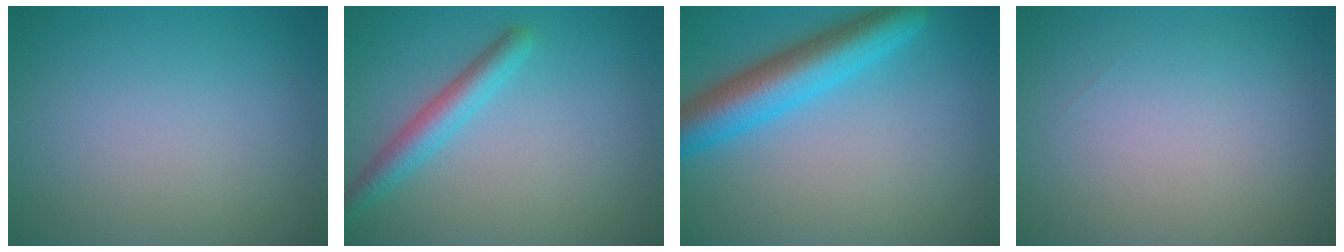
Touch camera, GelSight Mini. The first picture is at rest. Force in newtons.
{"total": 2.9, "press": 2.9, "slide": 0.1}
{"total": 6.4, "press": 6.4, "slide": 0.3}
{"total": 0.0}